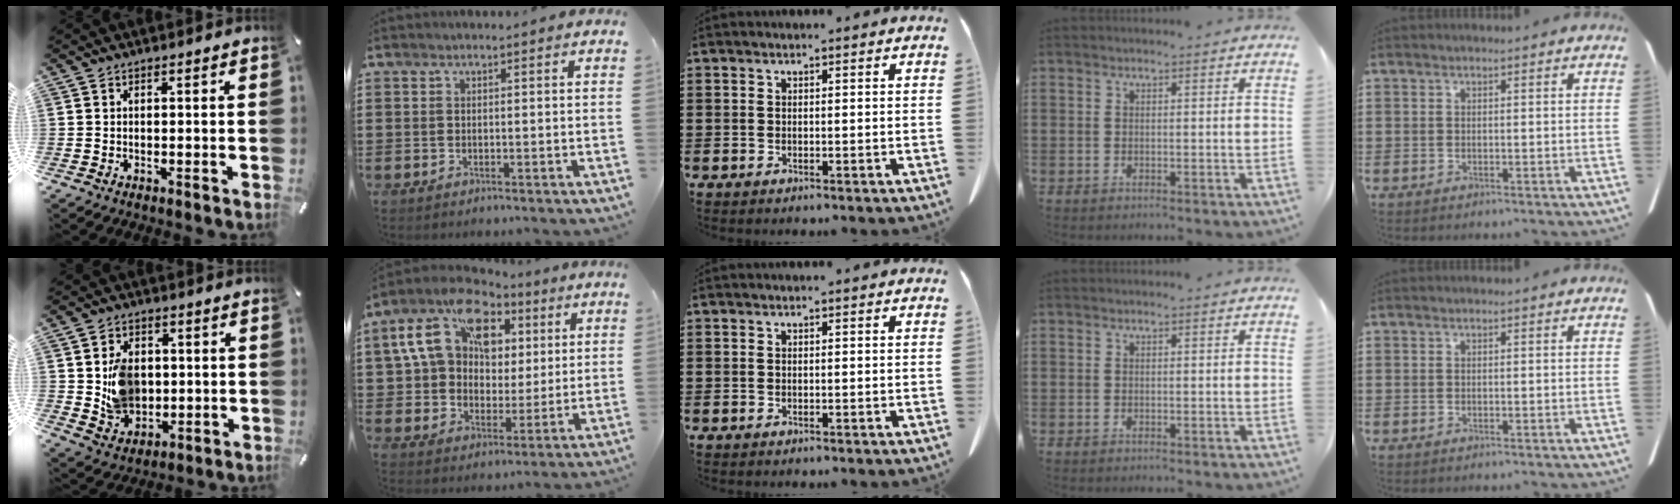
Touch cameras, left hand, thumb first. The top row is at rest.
{"thumb": {"total": 10.3, "force": [0.7, 8.7, 5.5], "torque": [-0.094, 0.011, 0.018]}, "index": {"total": 13.7, "force": [6.0, 10.0, 7.2], "torque": [-0.193, -0.005, 0.109]}}